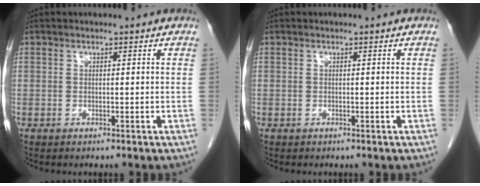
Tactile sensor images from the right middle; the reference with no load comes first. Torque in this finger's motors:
{"motor_torque": [0.05, 0.24, -0.03, -0.01]}